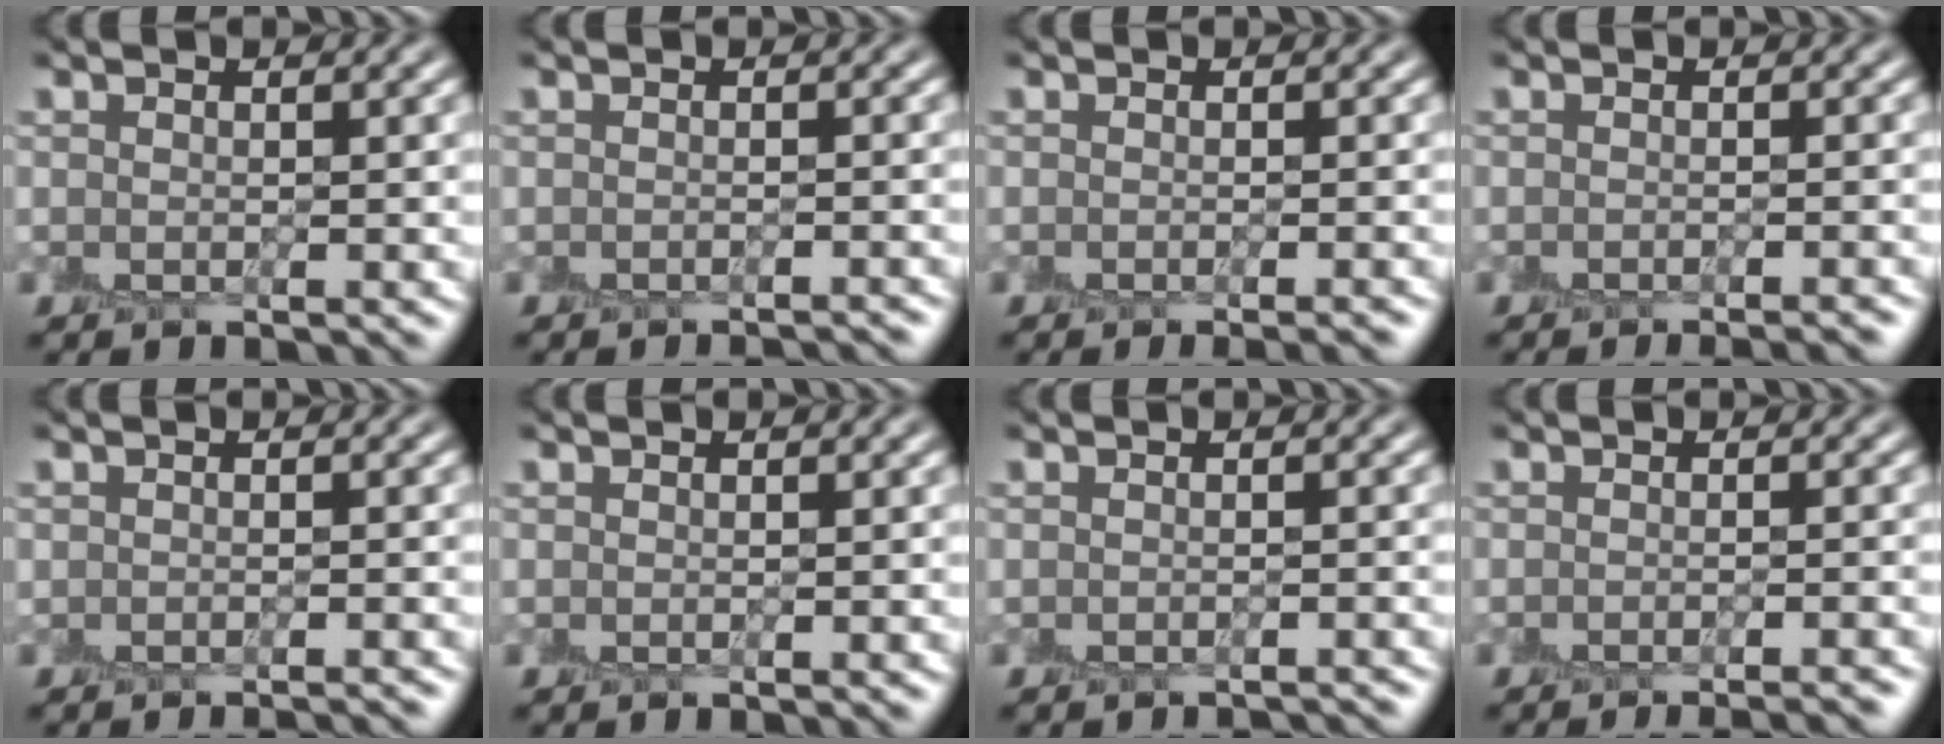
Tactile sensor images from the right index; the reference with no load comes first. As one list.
[{"total": 1.7, "force": [-1.7, -0.1, 0.1], "torque": [0.003, -0.008, -0.022]}, {"total": 1.6, "force": [-1.4, 0.0, 0.8], "torque": [-0.005, -0.009, -0.018]}, {"total": 2.2, "force": [-2.0, 0.0, 0.8], "torque": [-0.003, -0.012, -0.025]}, {"total": 1.5, "force": [-1.5, 0.2, 0.1], "torque": [0.006, -0.013, -0.021]}, {"total": 0.0}, {"total": 1.9, "force": [-1.9, 0.0, -0.1], "torque": [0.006, -0.011, -0.026]}, {"total": 3.2, "force": [-2.9, 0.3, 1.4], "torque": [-0.009, -0.009, -0.032]}]